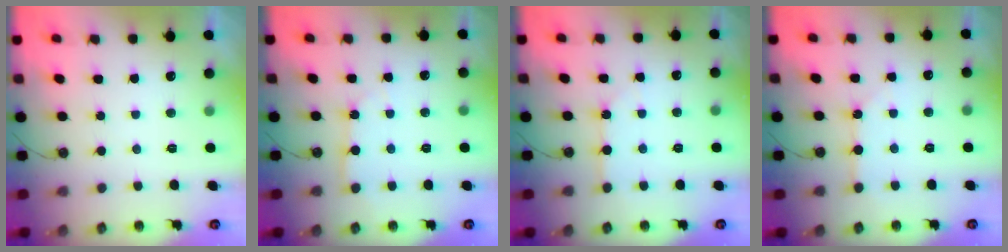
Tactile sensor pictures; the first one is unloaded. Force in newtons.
{"total": 3.7, "press": 3.7, "slide": 0.5}
{"total": 3.6, "press": 3.5, "slide": 0.6}
{"total": 2.1, "press": 2.1, "slide": 0.3}